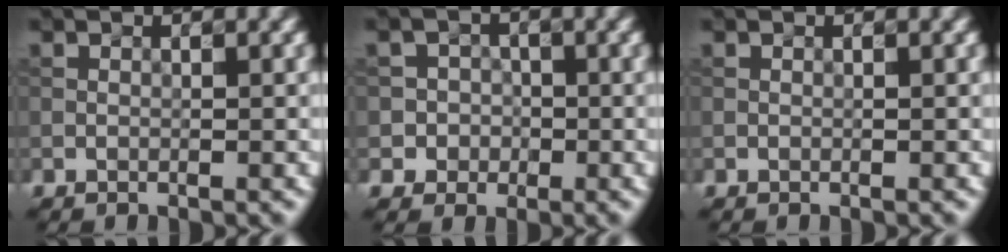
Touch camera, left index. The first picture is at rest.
{"total": 3.2, "force": [-0.9, 3.1, 0.0], "torque": [0.031, 0.010, -0.030]}
{"total": 0.0}